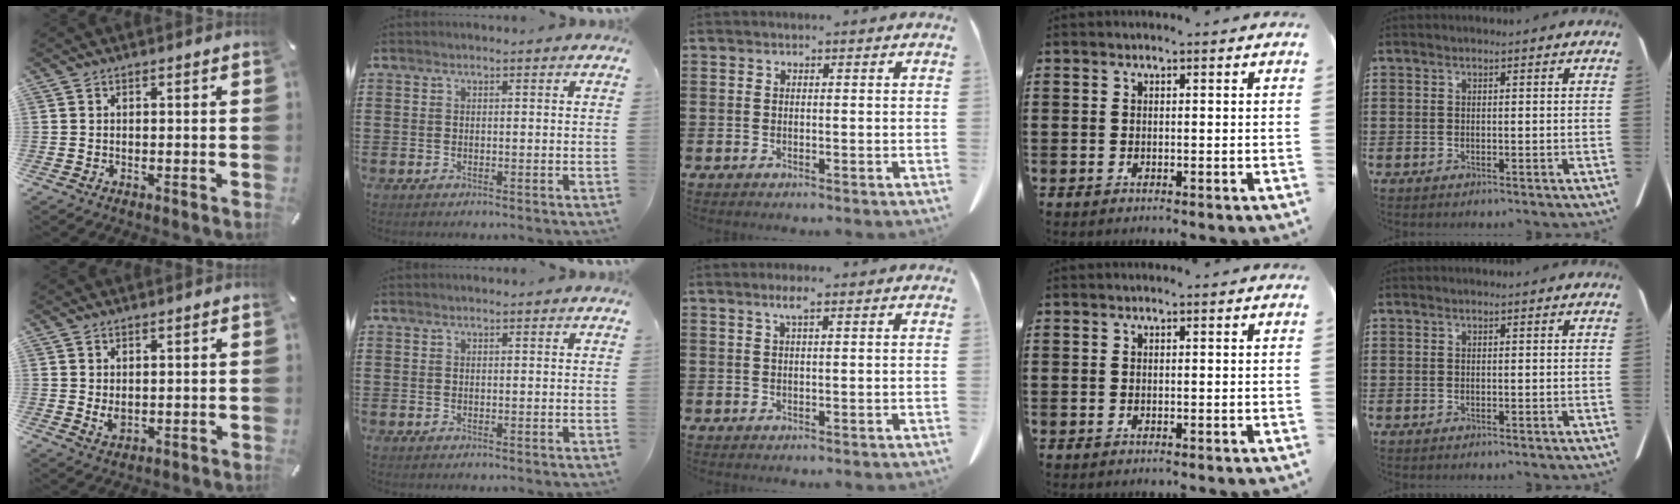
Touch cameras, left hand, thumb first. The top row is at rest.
{"thumb": {"total": 2.5, "force": [0.7, 1.6, 1.8], "torque": [-0.041, -0.002, 0.012]}, "middle": {"total": 2.4, "force": [1.3, 0.3, 2.0], "torque": [-0.042, 0.002, 0.022]}}